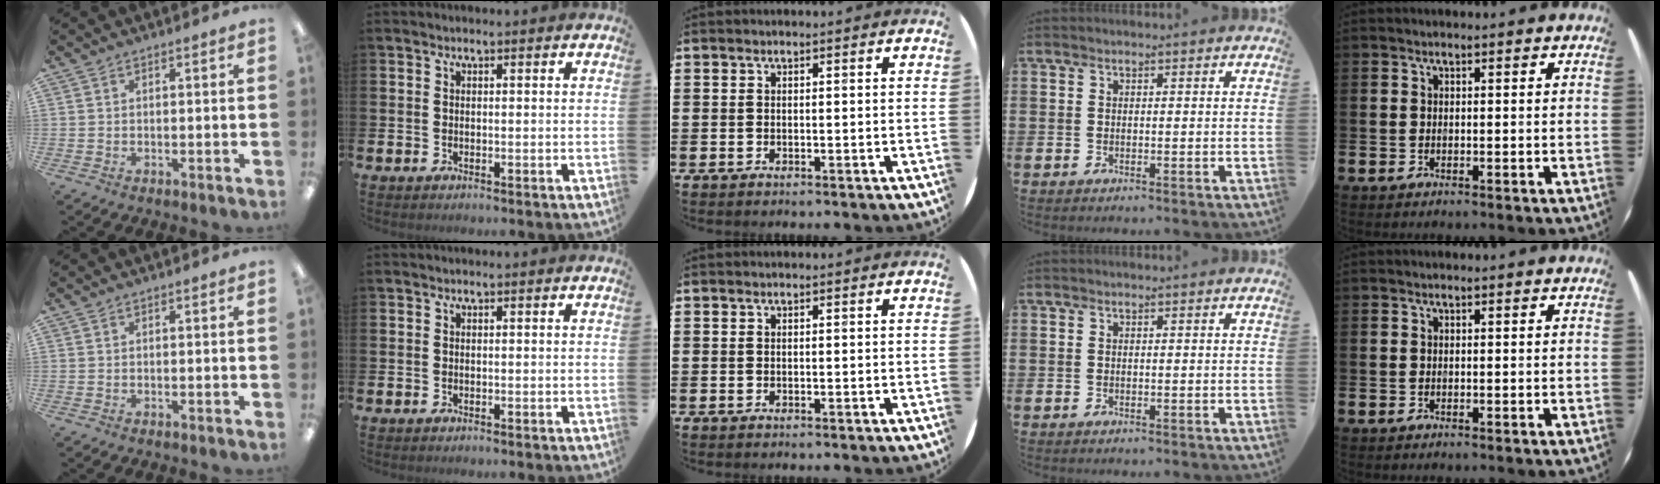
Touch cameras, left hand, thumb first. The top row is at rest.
{}